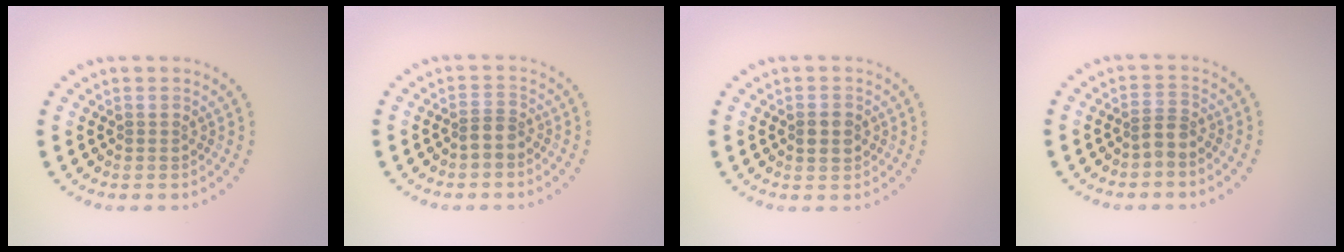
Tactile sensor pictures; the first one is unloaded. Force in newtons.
{"total": 1.7, "press": 1.3, "slide": 1.2}
{"total": 2.2, "press": 2.2, "slide": 0.1}
{"total": 1.3, "press": 0.9, "slide": 0.9}